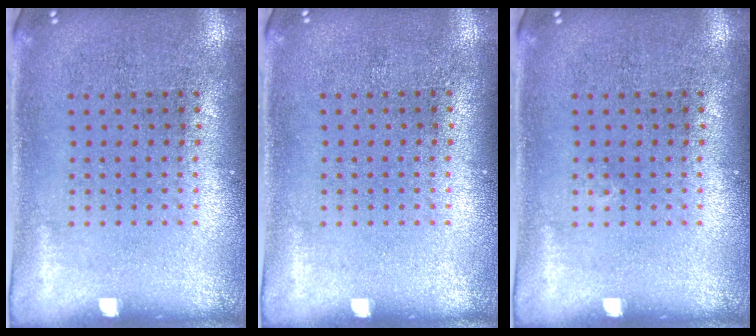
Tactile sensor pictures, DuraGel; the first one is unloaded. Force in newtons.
{"total": 0.0}
{"total": 0.0}